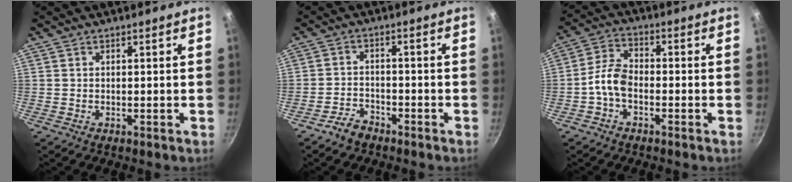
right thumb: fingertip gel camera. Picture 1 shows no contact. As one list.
[{"total": 4.0, "force": [-3.1, 2.1, 1.3], "torque": [-0.017, 0.036, -0.057]}, {"total": 5.5, "force": [-1.9, 3.4, 3.9], "torque": [-0.072, 0.029, -0.045]}]